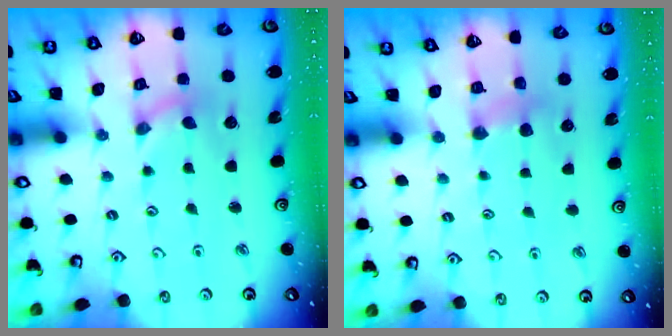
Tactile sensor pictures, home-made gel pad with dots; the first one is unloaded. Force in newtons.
{"total": 4.1, "press": 4.1, "slide": 0.5}